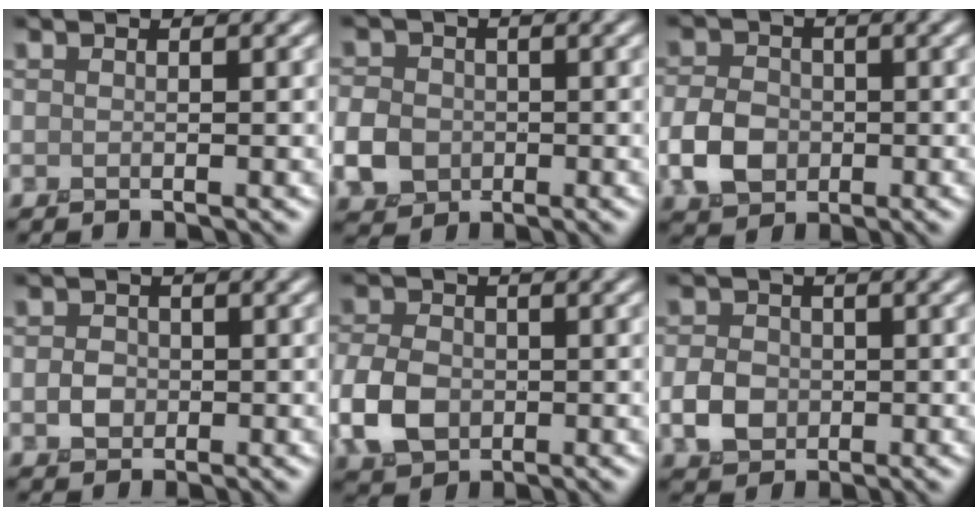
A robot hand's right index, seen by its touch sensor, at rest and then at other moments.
{"total": 3.9, "force": [-0.9, 3.3, 1.7], "torque": [-0.036, 0.000, -0.027]}
{"total": 3.8, "force": [-0.9, 3.0, 2.1], "torque": [-0.044, 0.001, -0.022]}
{"total": 1.6, "force": [-0.3, 1.4, 0.7], "torque": [-0.011, 0.001, -0.010]}
{"total": 4.8, "force": [-1.1, 3.5, 3.0], "torque": [-0.073, -0.001, -0.029]}
{"total": 2.8, "force": [-0.5, 2.3, 1.4], "torque": [-0.029, 0.002, -0.014]}